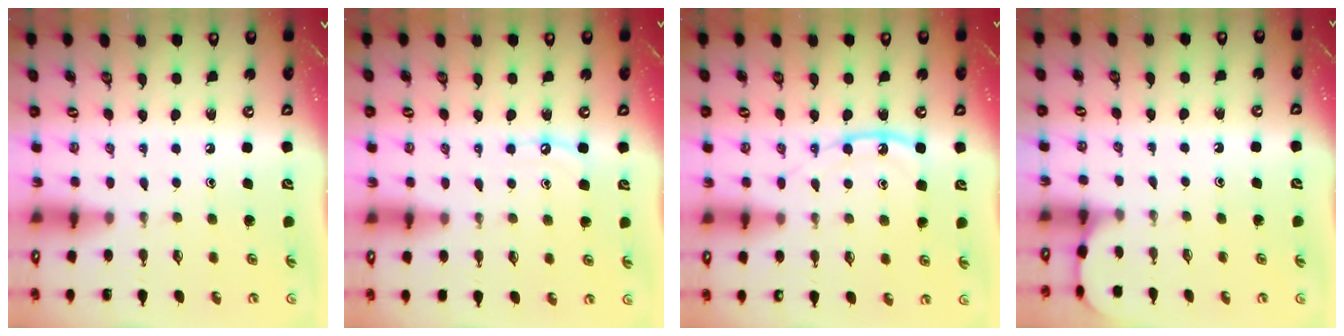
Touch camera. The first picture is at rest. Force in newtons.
{"total": 4.9, "press": 4.9, "slide": 0.5}
{"total": 10.9, "press": 10.9, "slide": 0.9}
{"total": 1.4, "press": 1.4, "slide": 0.0}